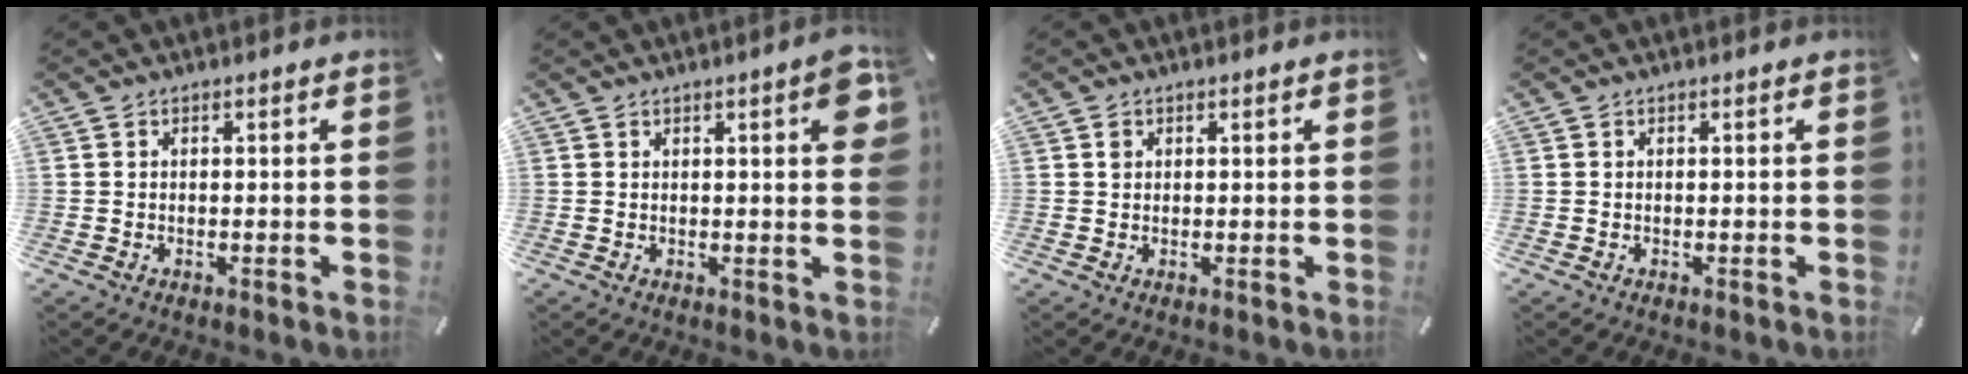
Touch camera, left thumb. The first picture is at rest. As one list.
[{"total": 5.8, "force": [1.7, 1.6, 5.3], "torque": [-0.068, -0.004, 0.023]}, {"total": 0.9, "force": [0.4, 0.8, 0.3], "torque": [0.002, -0.001, 0.007]}, {"total": 0.0}]